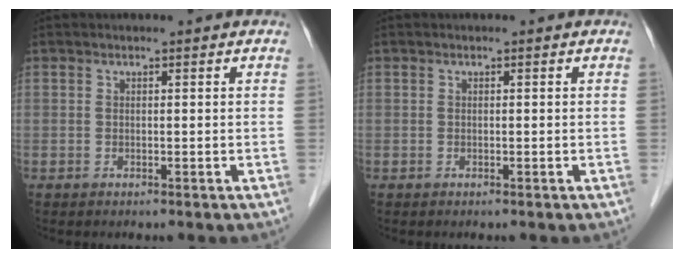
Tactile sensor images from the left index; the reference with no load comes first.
{"total": 0.0}